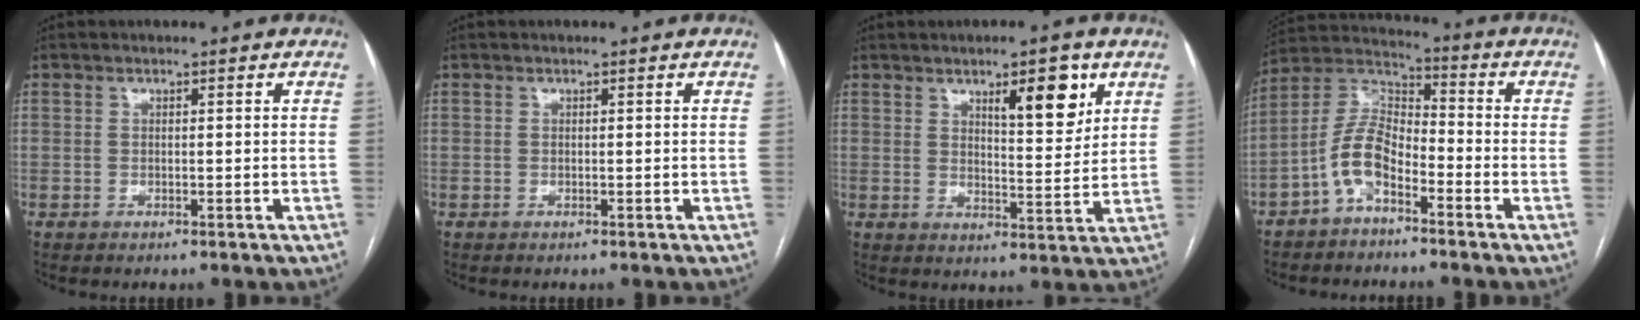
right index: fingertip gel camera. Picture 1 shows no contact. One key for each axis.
{"total": 0.0}
{"total": 7.9, "fx": 4.3, "fy": 2.0, "fz": 6.3, "tx": -0.094, "ty": -0.005, "tz": 0.064}
{"total": 8.5, "fx": -4.3, "fy": 3.6, "fz": 6.4, "tx": -0.146, "ty": 0.026, "tz": -0.090}